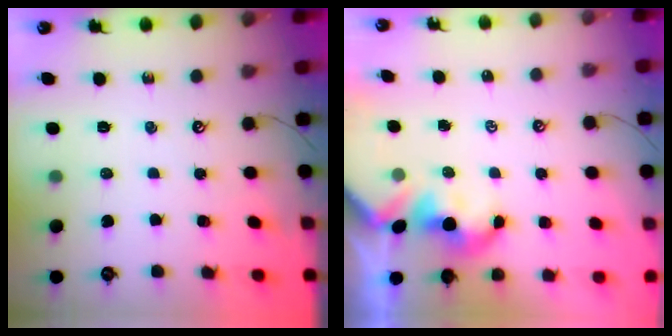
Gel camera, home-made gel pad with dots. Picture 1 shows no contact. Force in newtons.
{"total": 1.5, "press": 1.5, "slide": 0.1}